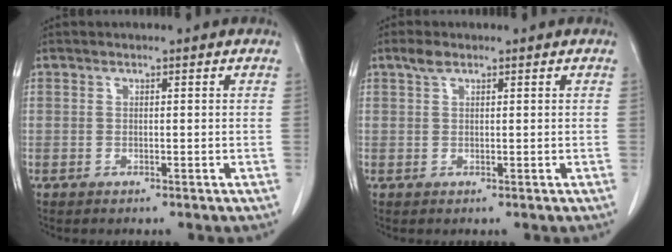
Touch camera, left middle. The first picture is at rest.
{"total": 1.6, "force": [1.1, 0.6, 0.9], "torque": [-0.023, 0.009, 0.021]}